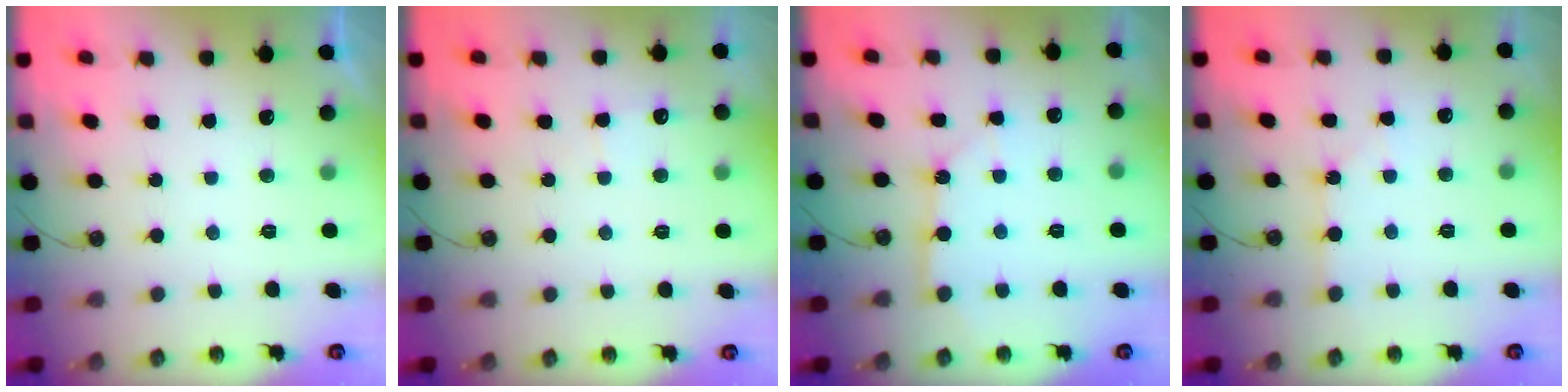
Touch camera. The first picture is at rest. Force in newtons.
{"total": 5.5, "press": 5.5, "slide": 0.7}
{"total": 4.6, "press": 4.5, "slide": 0.3}
{"total": 1.8, "press": 1.8, "slide": 0.3}